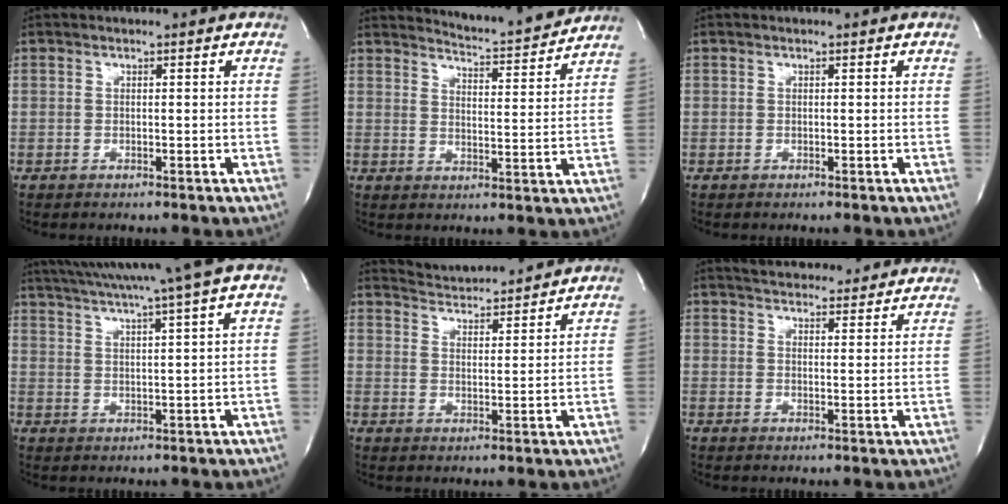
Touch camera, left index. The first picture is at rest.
{"total": 9.1, "force": [9.0, -0.9, 1.0], "torque": [-0.031, -0.015, 0.127]}
{"total": 0.0}
{"total": 13.1, "force": [10.7, -2.3, 7.2], "torque": [-0.127, -0.002, 0.152]}
{"total": 8.1, "force": [8.0, 0.0, 0.9], "torque": [-0.028, 0.011, 0.127]}
{"total": 12.6, "force": [11.9, 2.3, 3.5], "torque": [-0.046, 0.017, 0.152]}